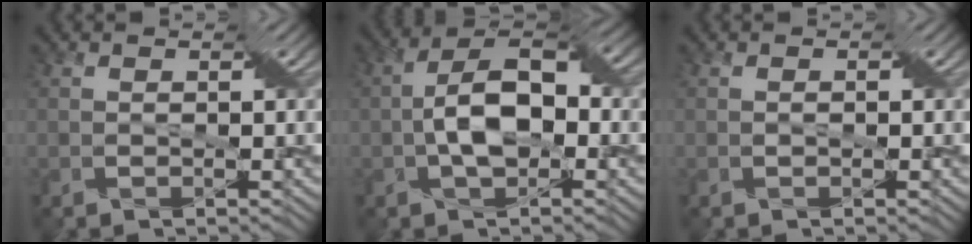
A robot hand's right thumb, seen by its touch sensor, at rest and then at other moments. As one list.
[{"total": 7.7, "force": [-0.8, 4.3, 6.4], "torque": [-0.117, 0.013, -0.018]}, {"total": 0.0}]